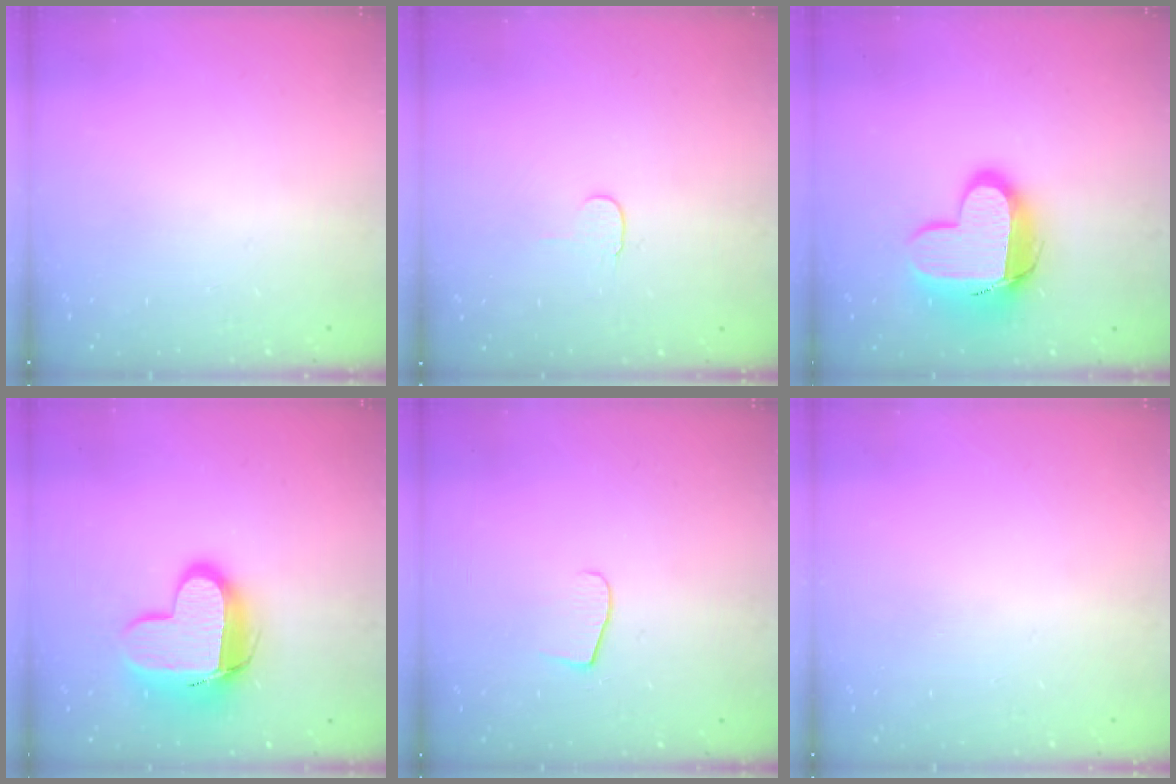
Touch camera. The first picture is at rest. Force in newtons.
{"total": 4.0, "press": 3.9, "slide": 0.5}
{"total": 14.3, "press": 14.3, "slide": 1.2}
{"total": 15.6, "press": 15.5, "slide": 1.5}
{"total": 7.5, "press": 7.5, "slide": 0.6}
{"total": 0.5, "press": 0.5, "slide": 0.1}